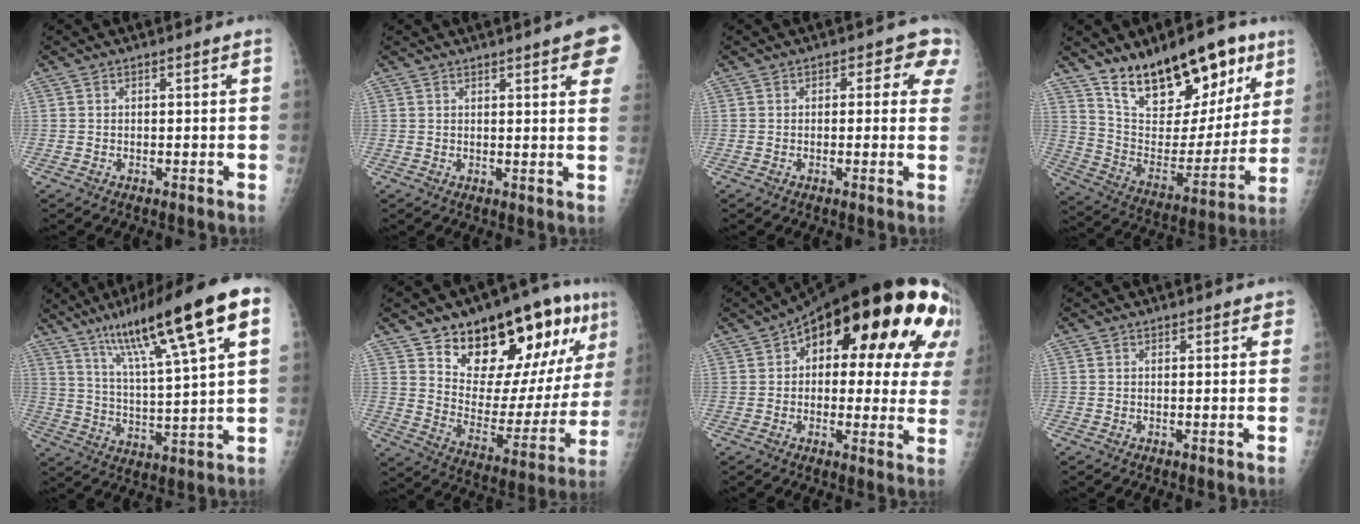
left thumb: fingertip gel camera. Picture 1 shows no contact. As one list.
[{"total": 8.4, "force": [4.6, 1.2, 7.0], "torque": [-0.067, -0.005, 0.050]}, {"total": 4.6, "force": [1.8, 2.9, 3.2], "torque": [0.009, 0.000, 0.005]}, {"total": 23.0, "force": [14.5, 10.6, 14.3], "torque": [-0.175, -0.066, 0.246]}, {"total": 21.1, "force": [10.5, 2.9, 18.0], "torque": [-0.281, -0.010, 0.175]}, {"total": 25.8, "force": [14.3, 11.4, 18.2], "torque": [-0.221, -0.047, 0.226]}, {"total": 27.3, "force": [10.1, 12.5, 22.1], "torque": [-0.275, 0.033, 0.134]}, {"total": 1.3, "force": [0.8, 0.6, 0.9], "torque": [-0.002, 0.000, 0.006]}]